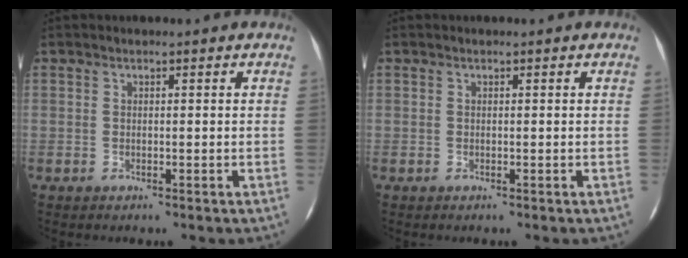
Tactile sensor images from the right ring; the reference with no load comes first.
{"total": 0.0}